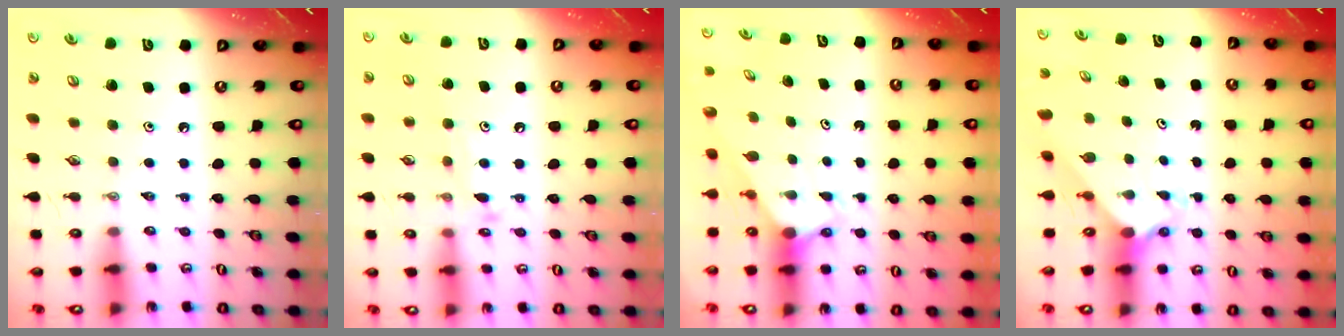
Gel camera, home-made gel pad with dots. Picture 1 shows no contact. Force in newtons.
{"total": 9.2, "press": 9.2, "slide": 0.6}
{"total": 2.7, "press": 2.7, "slide": 0.0}
{"total": 2.4, "press": 2.4, "slide": 0.3}